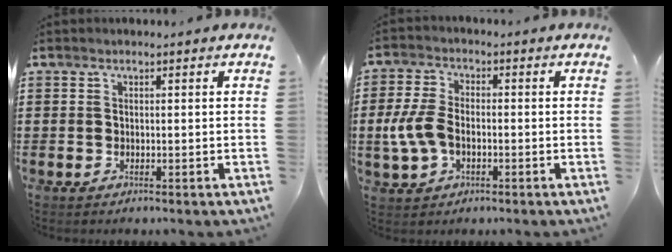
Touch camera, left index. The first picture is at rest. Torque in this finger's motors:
{"motor_torque": [1.21, 0.93, 0.36, 0.13]}